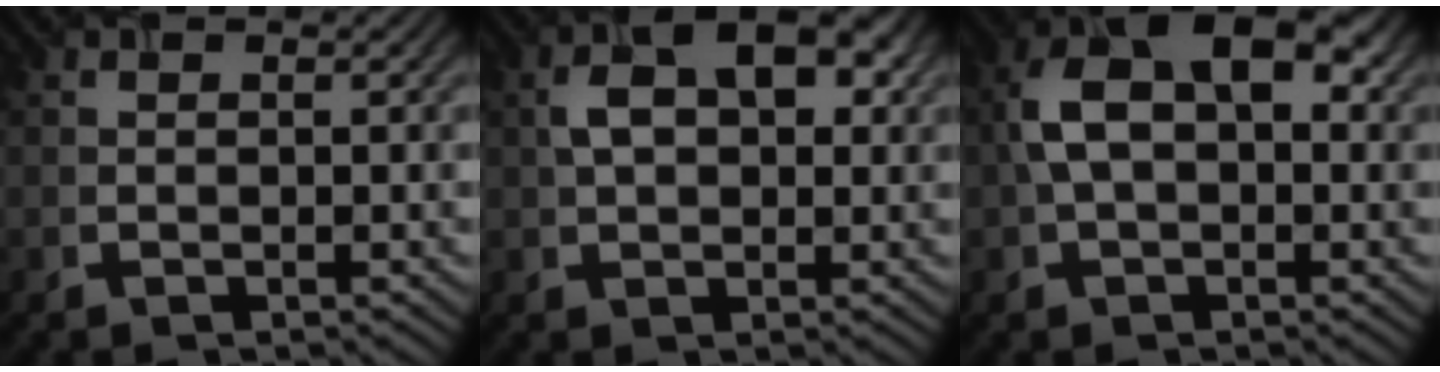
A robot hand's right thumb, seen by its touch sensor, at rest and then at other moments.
{"total": 7.9, "force": [1.6, 4.6, 6.2], "torque": [-0.100, 0.011, 0.020]}
{"total": 10.5, "force": [1.4, 6.2, 8.3], "torque": [-0.158, 0.014, 0.015]}